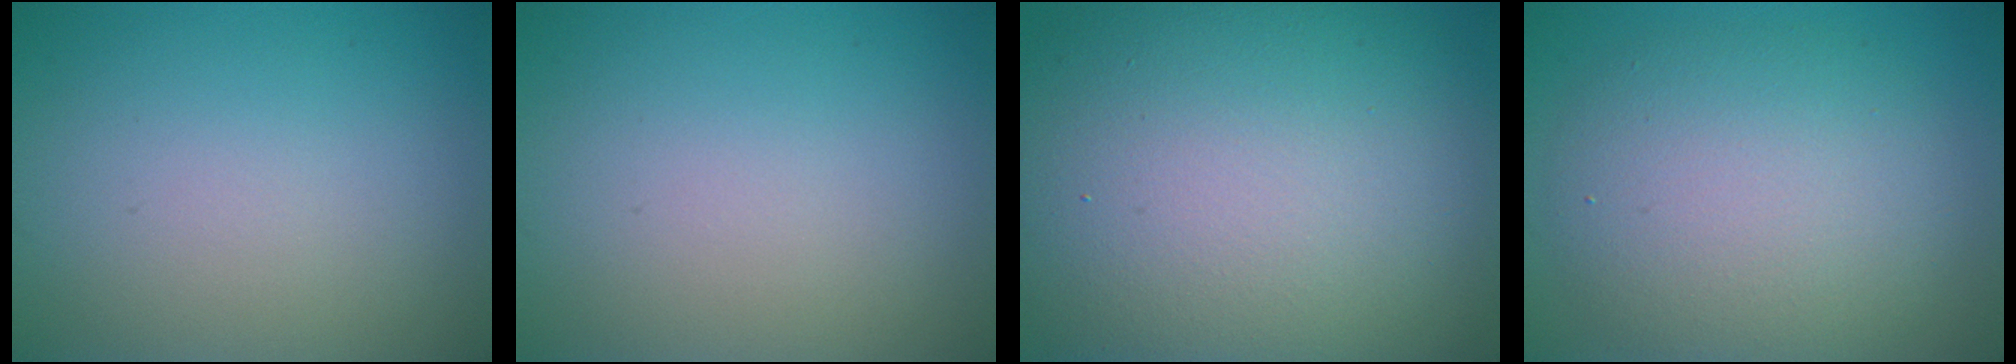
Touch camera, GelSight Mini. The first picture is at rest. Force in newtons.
{"total": 0.0}
{"total": 17.9, "press": 17.9, "slide": 0.5}
{"total": 7.2, "press": 7.2, "slide": 0.3}